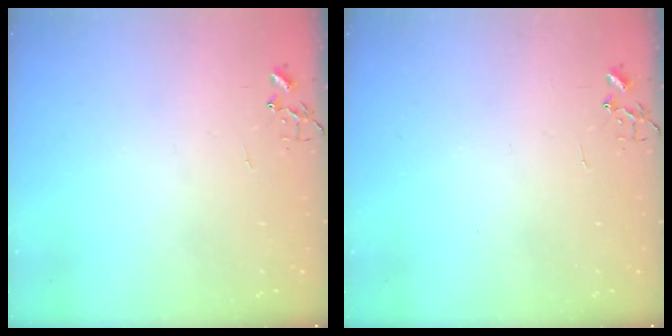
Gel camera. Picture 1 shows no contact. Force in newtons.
{"total": 0.0}